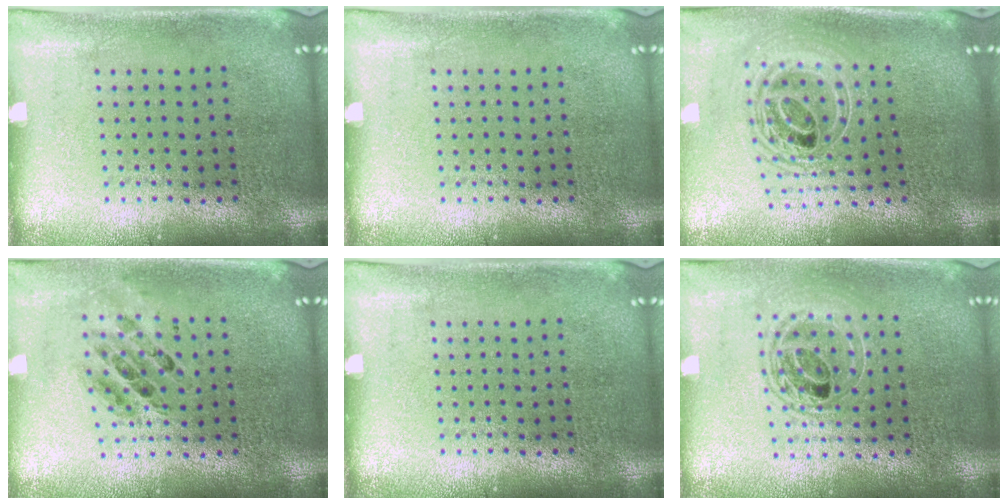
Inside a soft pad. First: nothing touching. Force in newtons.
{"total": 0.0}
{"total": 2.3, "press": 1.8, "slide": 1.4}
{"total": 0.7, "press": 0.6, "slide": 0.2}
{"total": 0.0}
{"total": 1.7, "press": 1.4, "slide": 0.9}